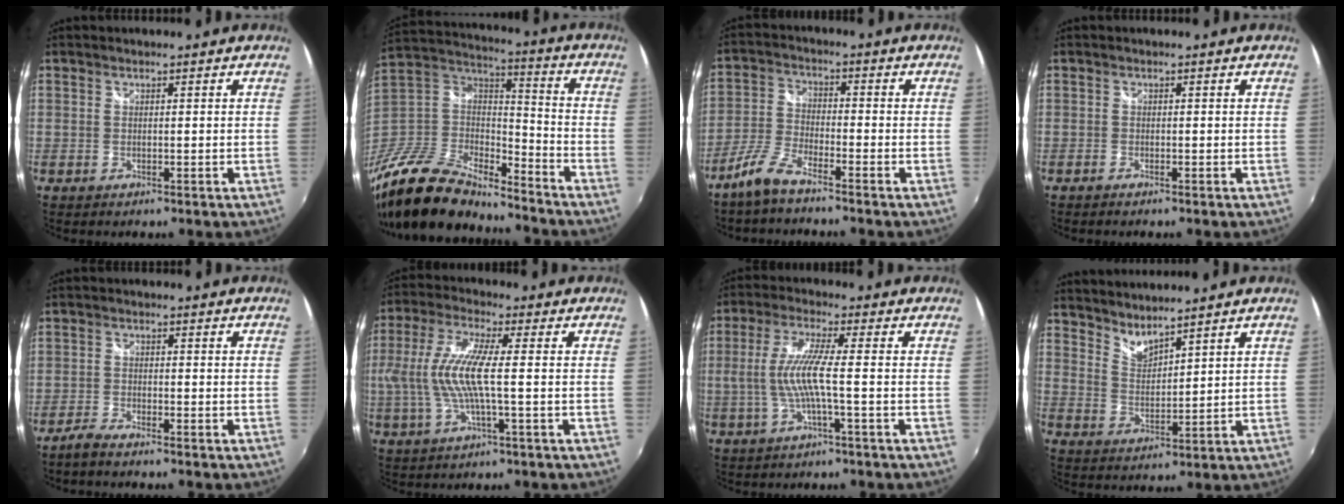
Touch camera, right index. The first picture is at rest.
{"total": 24.6, "force": [-19.3, 9.3, 12.1], "torque": [-0.265, -0.011, -0.349]}
{"total": 6.2, "force": [-5.1, 1.2, 3.4], "torque": [-0.082, 0.001, -0.107]}
{"total": 0.7, "force": [-0.6, 0.1, 0.2], "torque": [-0.006, -0.003, -0.014]}
{"total": 3.3, "force": [-3.0, 0.3, 1.3], "torque": [-0.047, -0.005, -0.063]}
{"total": 11.1, "force": [-0.8, 1.5, 11.0], "torque": [-0.226, 0.000, -0.014]}
{"total": 7.7, "force": [-1.4, -0.3, 7.5], "torque": [-0.161, -0.003, -0.020]}
{"total": 5.2, "force": [4.9, 0.5, 1.6], "torque": [-0.026, -0.006, 0.091]}